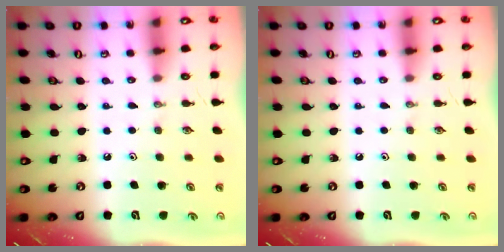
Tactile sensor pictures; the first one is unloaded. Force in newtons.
{"total": 0.0}